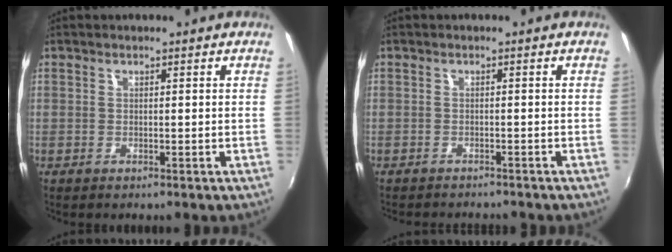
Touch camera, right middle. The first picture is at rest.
{"total": 4.4, "force": [-4.1, 0.6, 1.3], "torque": [-0.036, -0.017, -0.061]}